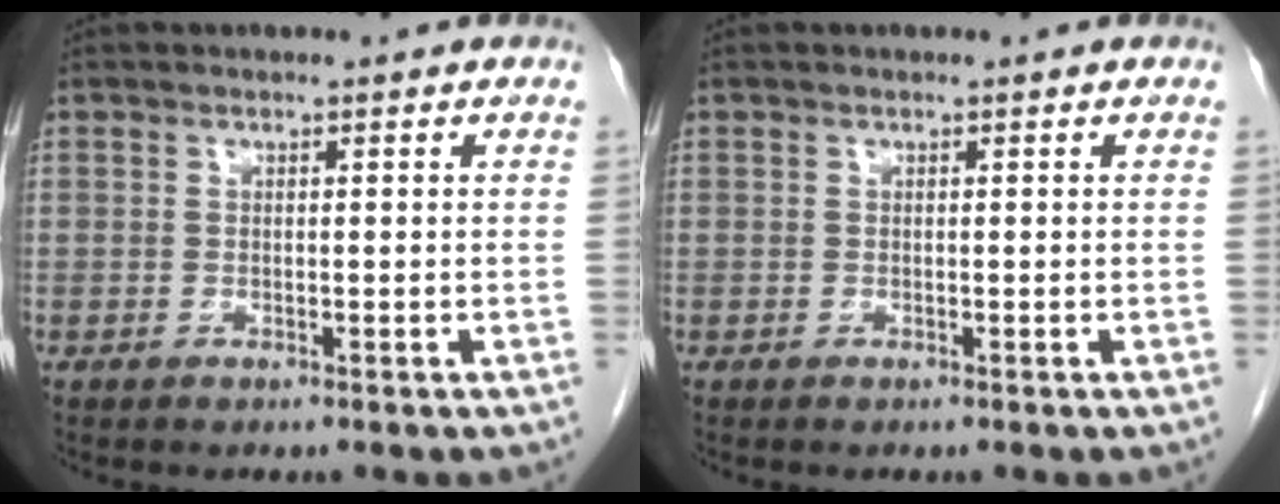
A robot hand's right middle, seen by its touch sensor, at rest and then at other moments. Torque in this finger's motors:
{"motor_torque": [0.03, 0.00, 0.04, 0.00]}